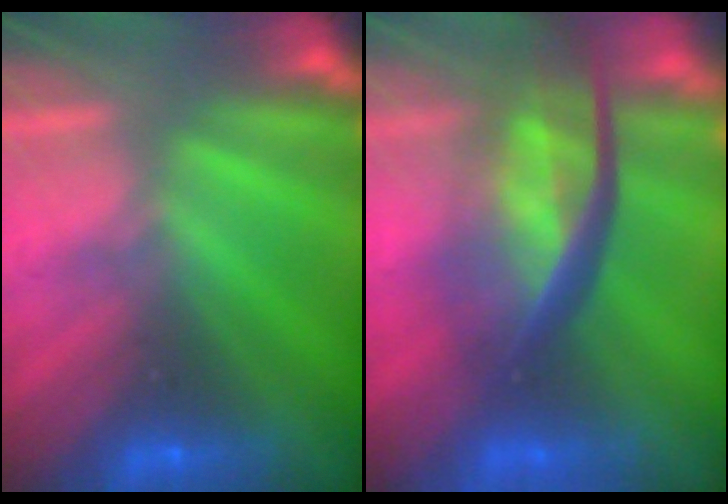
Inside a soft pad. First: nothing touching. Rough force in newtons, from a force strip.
{"total": 7.3}